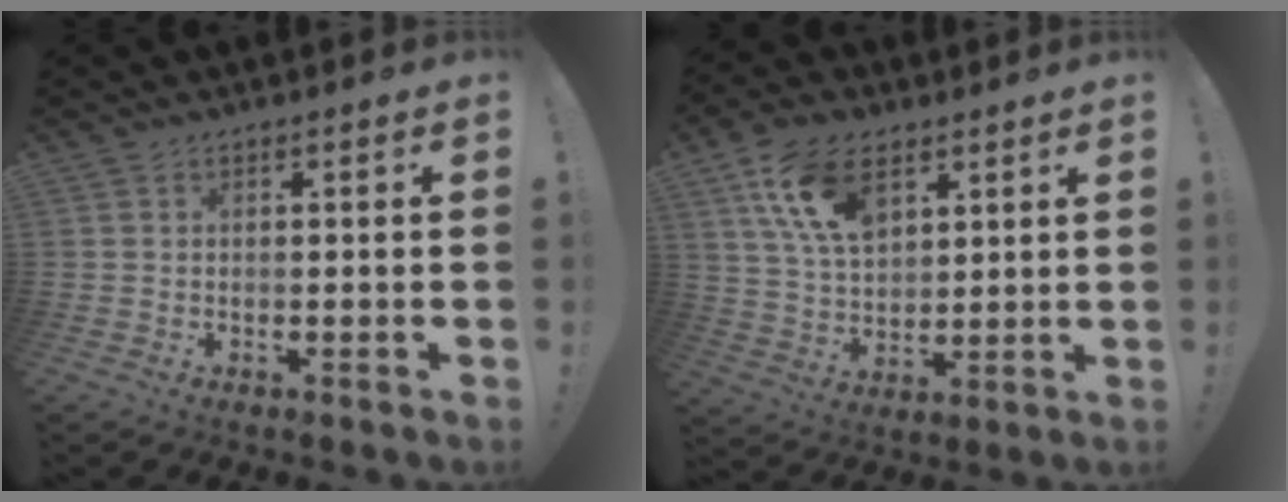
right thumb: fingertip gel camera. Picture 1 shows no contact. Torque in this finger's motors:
{"motor_torque": [1.68, 1.83, 0.96, -0.21, 0.13]}